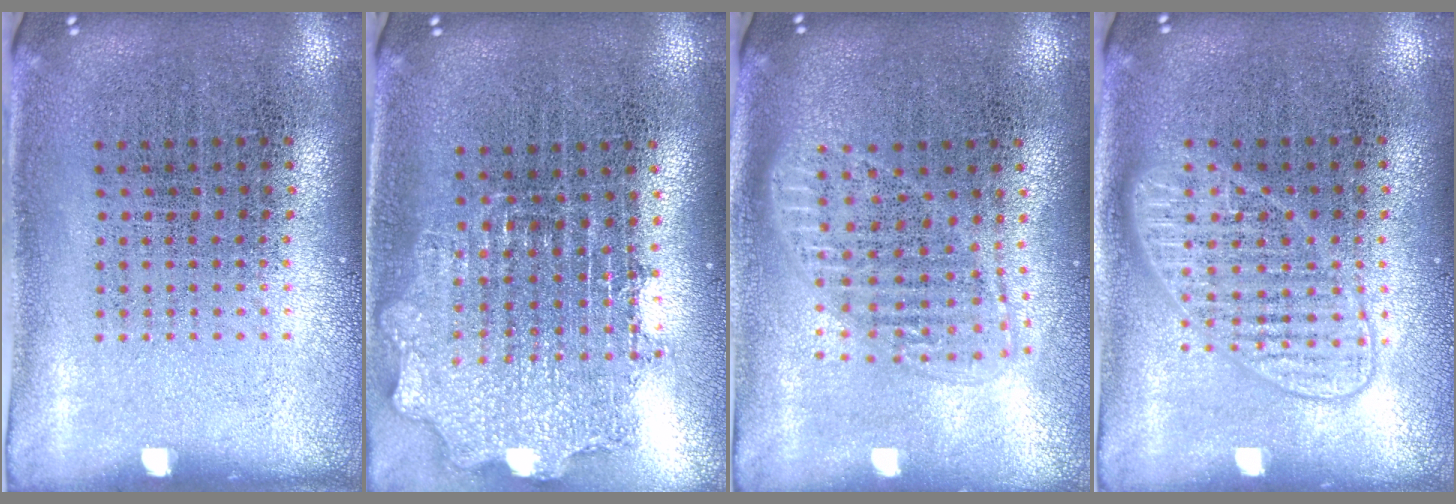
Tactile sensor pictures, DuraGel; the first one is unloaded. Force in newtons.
{"total": 1.8, "press": 1.4, "slide": 1.0}
{"total": 1.7, "press": 1.4, "slide": 0.9}
{"total": 2.7, "press": 2.7, "slide": 0.4}